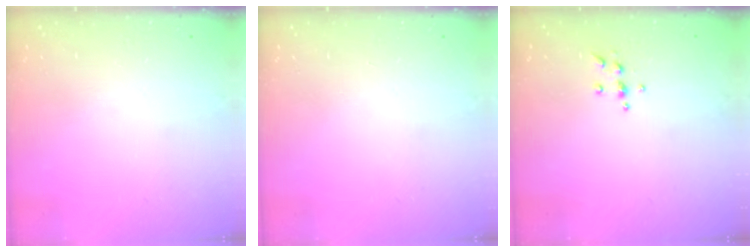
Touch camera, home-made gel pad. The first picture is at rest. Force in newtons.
{"total": 0.0}
{"total": 4.9, "press": 4.9, "slide": 0.7}